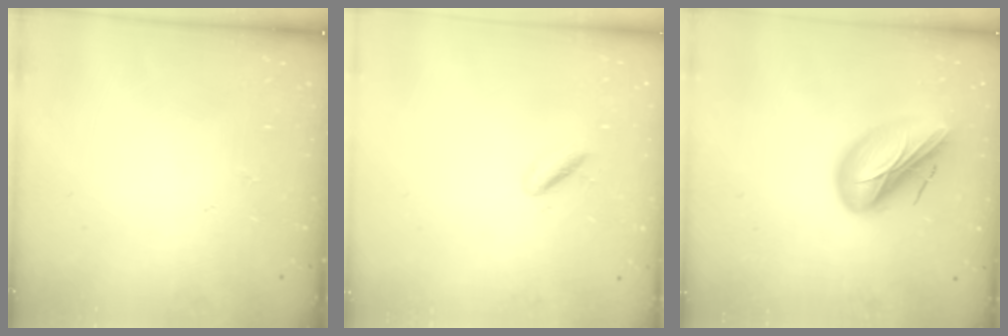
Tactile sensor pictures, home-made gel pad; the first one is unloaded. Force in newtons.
{"total": 1.6, "press": 1.2, "slide": 1.1}
{"total": 13.4, "press": 13.2, "slide": 2.2}